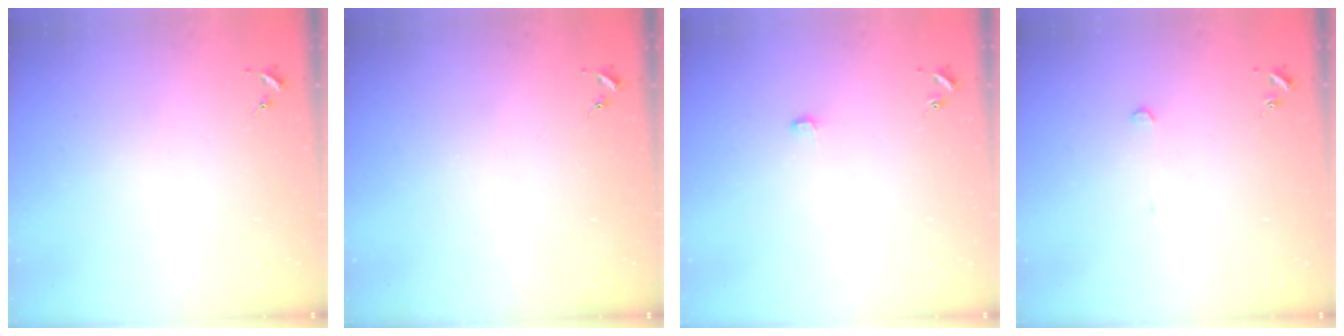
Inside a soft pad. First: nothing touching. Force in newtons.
{"total": 0.0}
{"total": 3.9, "press": 3.9, "slide": 0.3}
{"total": 2.4, "press": 2.4, "slide": 0.2}